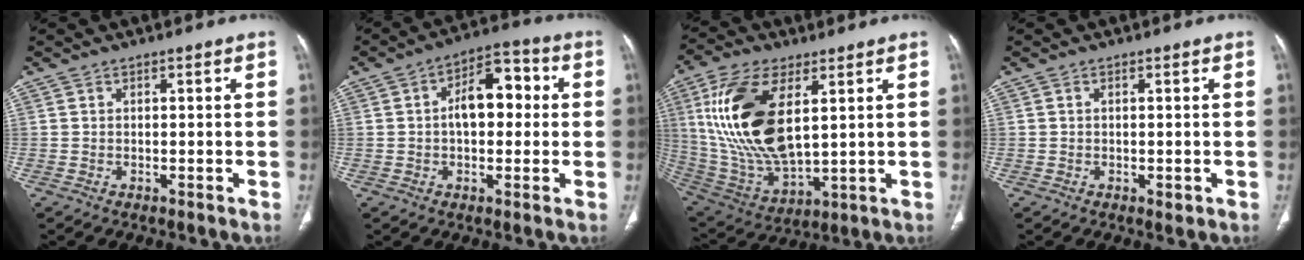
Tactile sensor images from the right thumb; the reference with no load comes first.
{"total": 10.3, "force": [0.8, 6.1, 8.2], "torque": [-0.105, 0.031, 0.007]}
{"total": 21.2, "force": [5.4, 10.3, 17.7], "torque": [-0.357, -0.026, 0.110]}
{"total": 1.5, "force": [-0.3, 0.8, 1.3], "torque": [-0.017, -0.002, -0.001]}